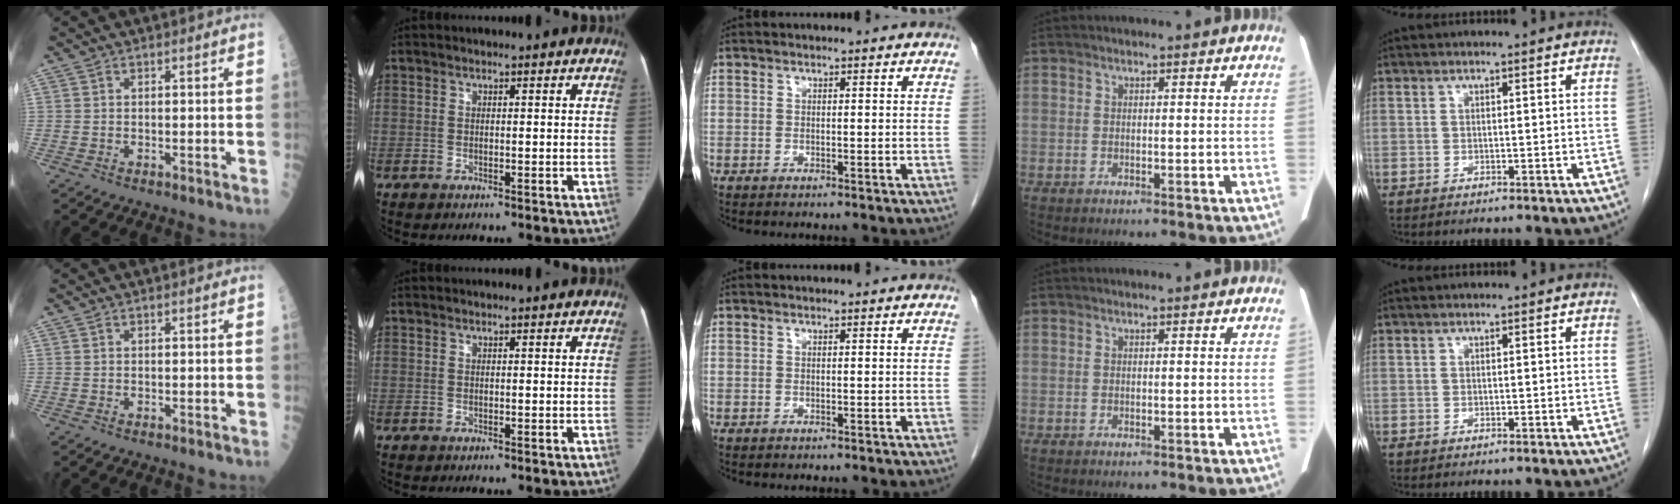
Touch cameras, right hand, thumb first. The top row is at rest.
{}